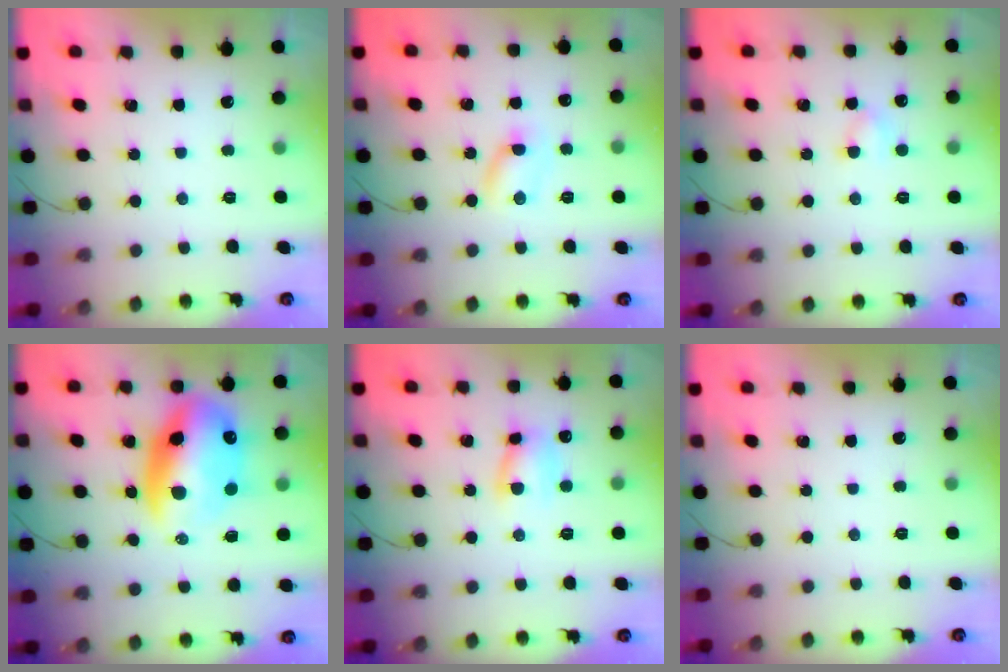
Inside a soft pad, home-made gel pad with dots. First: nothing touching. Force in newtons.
{"total": 5.0, "press": 4.9, "slide": 1.3}
{"total": 3.1, "press": 2.9, "slide": 1.2}
{"total": 17.4, "press": 16.9, "slide": 3.9}
{"total": 6.9, "press": 6.9, "slide": 0.5}
{"total": 0.0}